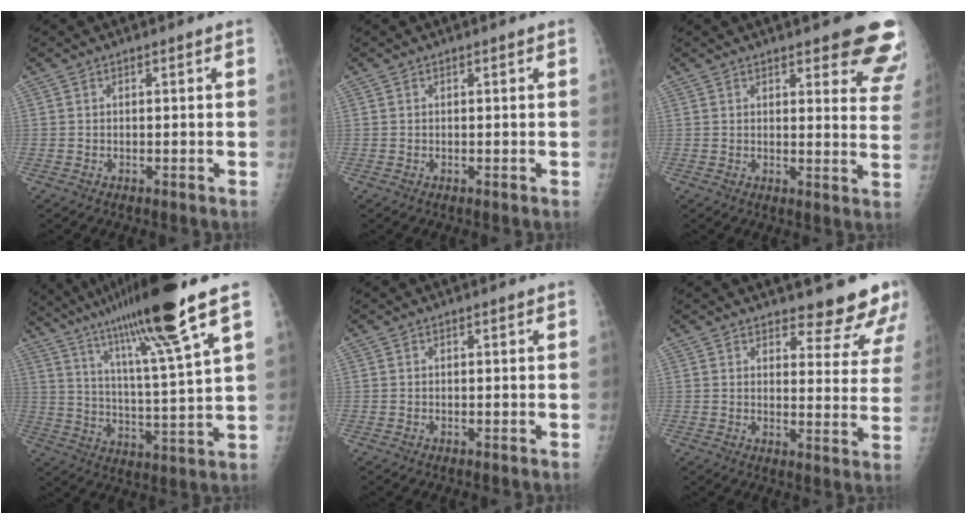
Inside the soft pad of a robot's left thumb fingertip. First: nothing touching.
{"total": 0.0}
{"total": 12.3, "force": [9.4, 3.4, 7.2], "torque": [-0.042, -0.051, 0.090]}
{"total": 20.0, "force": [12.7, 0.5, 15.5], "torque": [-0.253, -0.048, 0.214]}
{"total": 0.0}
{"total": 10.8, "force": [10.0, 2.8, 2.9], "torque": [0.003, -0.080, 0.109]}